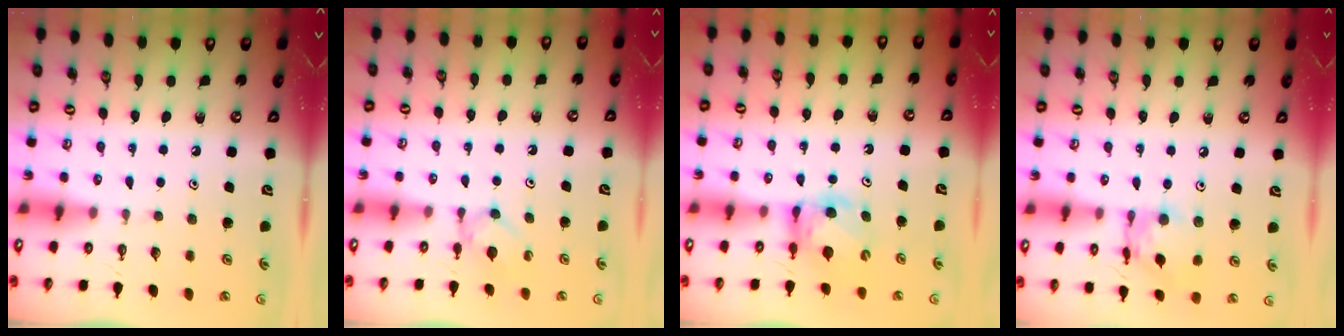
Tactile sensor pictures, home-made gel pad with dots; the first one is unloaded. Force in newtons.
{"total": 3.0, "press": 2.9, "slide": 0.5}
{"total": 6.1, "press": 6.1, "slide": 0.3}
{"total": 12.1, "press": 12.1, "slide": 0.9}